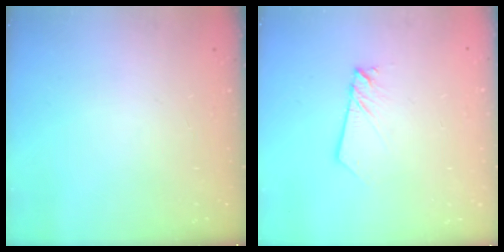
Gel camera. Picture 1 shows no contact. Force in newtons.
{"total": 2.2, "press": 2.2, "slide": 0.1}